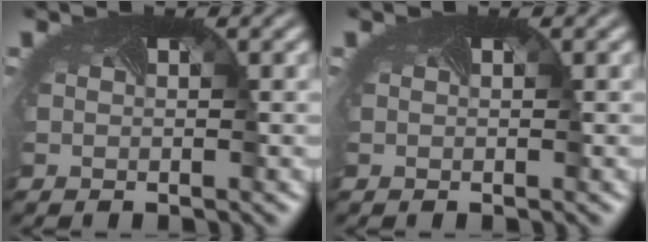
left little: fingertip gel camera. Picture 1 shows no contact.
{"total": 0.0}